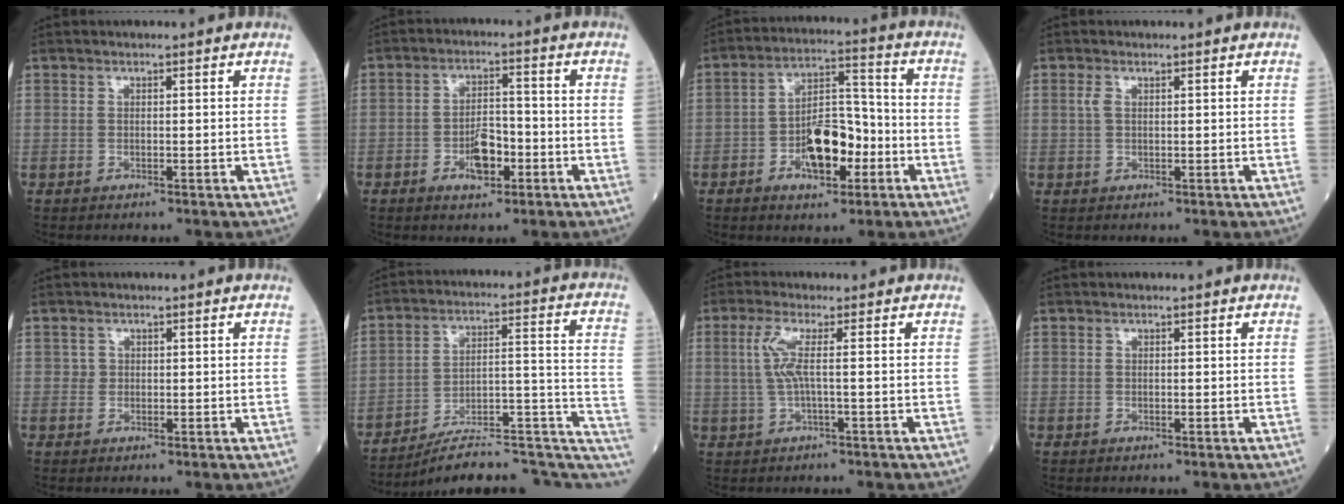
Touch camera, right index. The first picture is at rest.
{"total": 5.6, "force": [-2.3, 2.3, 4.5], "torque": [-0.082, 0.003, -0.038]}
{"total": 9.7, "force": [-3.5, 4.2, 8.1], "torque": [-0.144, 0.017, -0.057]}
{"total": 1.1, "force": [0.5, 0.5, 0.9], "torque": [-0.027, 0.008, 0.011]}
{"total": 0.7, "force": [0.1, 0.7, 0.0], "torque": [0.007, 0.004, -0.001]}
{"total": 18.7, "force": [-15.0, 4.9, 10.0], "torque": [-0.078, 0.065, -0.208]}
{"total": 3.7, "force": [0.4, -0.1, 3.7], "torque": [-0.090, 0.005, 0.009]}
{"total": 0.0}